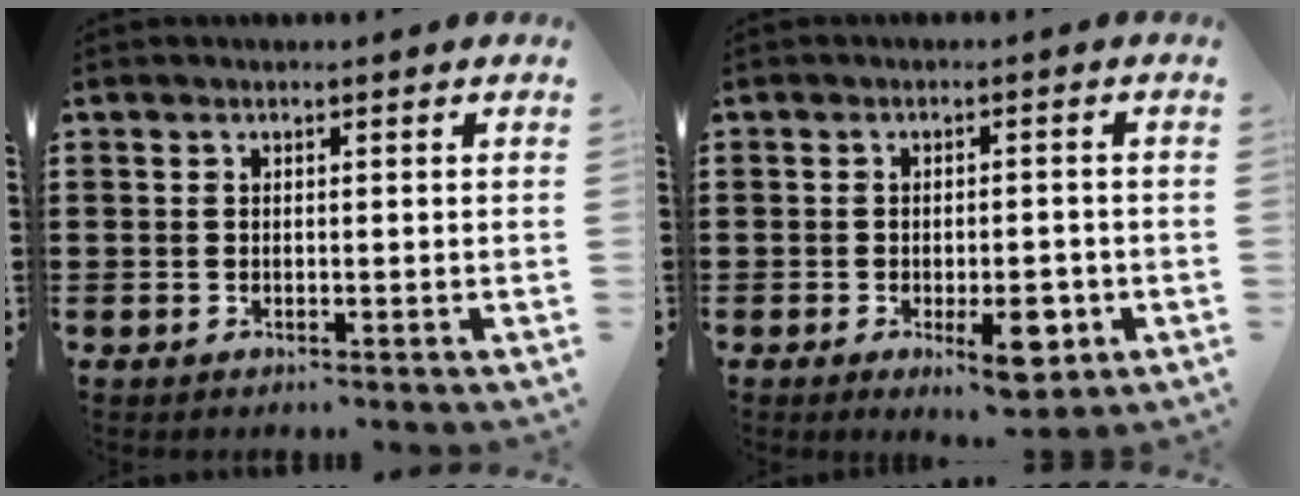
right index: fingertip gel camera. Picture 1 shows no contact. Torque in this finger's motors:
{"motor_torque": [0.18, -0.12, 0.48, 0.10]}